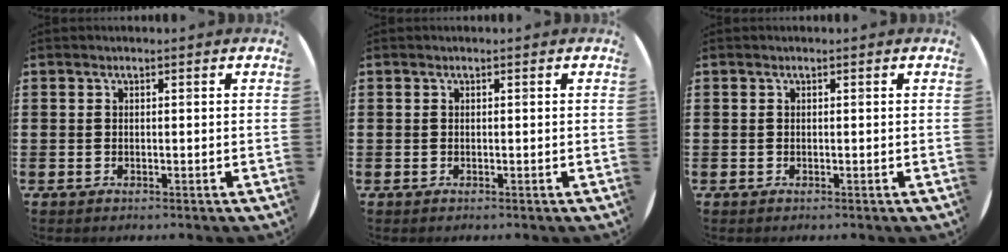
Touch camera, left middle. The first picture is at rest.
{"total": 0.0}
{"total": 0.0}